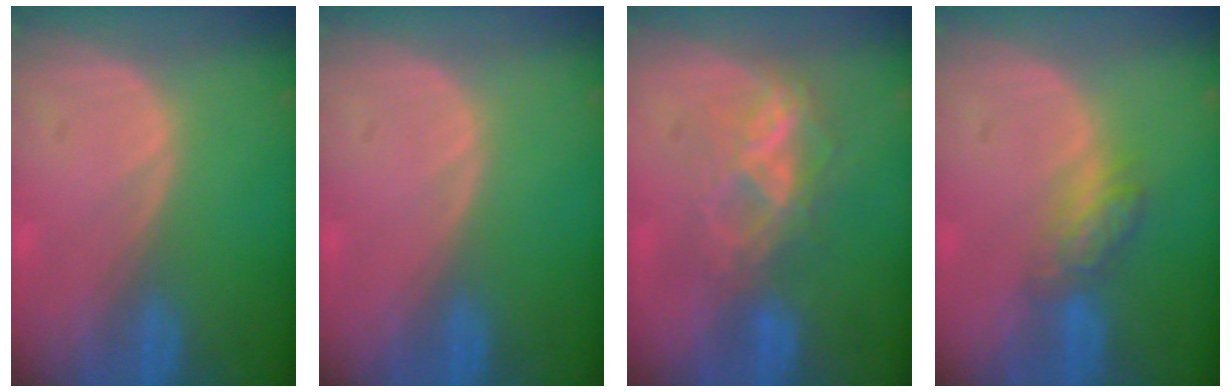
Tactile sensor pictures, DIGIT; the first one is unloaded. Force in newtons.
{"total": 0.0}
{"total": 6.3, "press": 5.8, "slide": 2.6}
{"total": 4.2, "press": 4.2, "slide": 0.6}